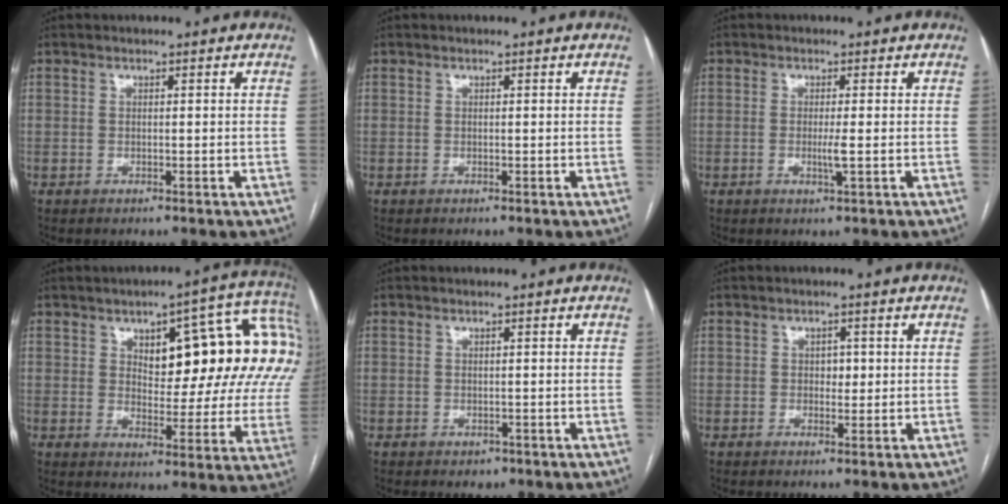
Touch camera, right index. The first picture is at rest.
{"total": 0.0}
{"total": 2.0, "force": [-0.3, -0.2, 2.0], "torque": [-0.040, -0.006, -0.006]}
{"total": 19.5, "force": [6.0, 6.7, 17.3], "torque": [-0.219, 0.036, 0.084]}
{"total": 1.2, "force": [-0.5, 1.0, 0.3], "torque": [-0.003, 0.003, -0.002]}
{"total": 1.8, "force": [0.2, 1.3, 1.3], "torque": [-0.015, 0.002, 0.005]}